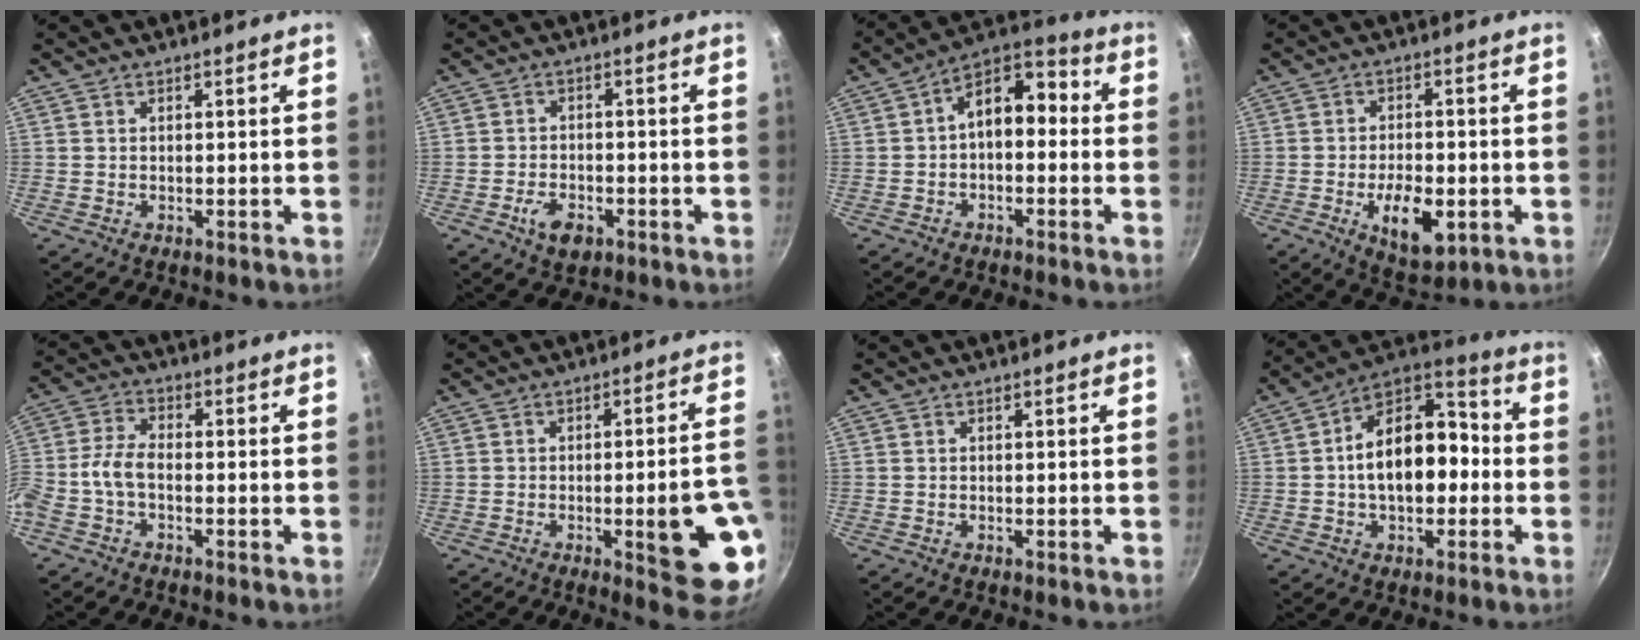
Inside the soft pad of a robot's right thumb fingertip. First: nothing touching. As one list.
[{"total": 5.4, "force": [-2.6, 3.1, 3.6], "torque": [-0.058, 0.013, -0.045]}, {"total": 10.3, "force": [-0.3, 6.7, 7.9], "torque": [-0.091, 0.050, -0.021]}, {"total": 10.4, "force": [-3.1, 5.3, 8.4], "torque": [-0.116, 0.002, -0.040]}, {"total": 6.1, "force": [-2.2, 3.1, 4.7], "torque": [-0.110, 0.029, -0.057]}, {"total": 14.2, "force": [-3.7, 3.3, 13.3], "torque": [-0.144, 0.020, -0.043]}, {"total": 0.0}, {"total": 16.8, "force": [-1.0, 10.8, 12.9], "torque": [-0.167, 0.050, -0.030]}]